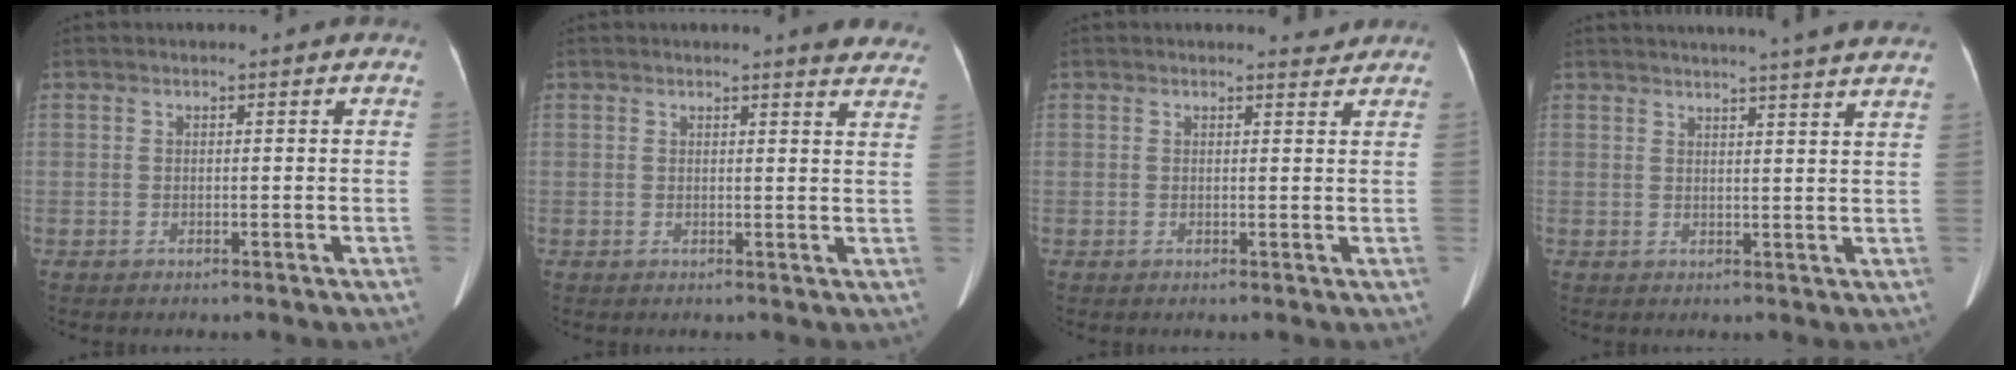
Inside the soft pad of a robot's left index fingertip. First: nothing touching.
{"total": 6.6, "force": [6.2, 0.6, 2.3], "torque": [-0.012, -0.016, 0.044]}
{"total": 1.3, "force": [1.3, 0.0, -0.2], "torque": [-0.005, -0.012, 0.013]}
{"total": 14.6, "force": [13.4, -0.8, 5.9], "torque": [-0.090, -0.020, 0.152]}